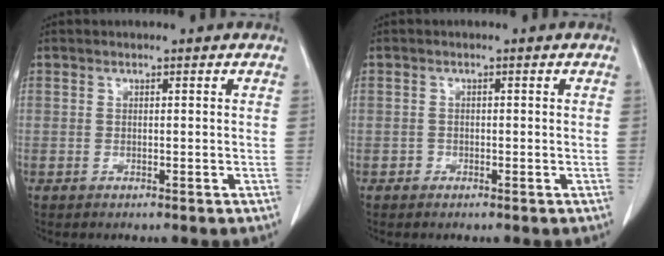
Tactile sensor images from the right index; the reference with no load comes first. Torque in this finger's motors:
{"motor_torque": [-0.70, 0.38, -0.98, -0.19]}